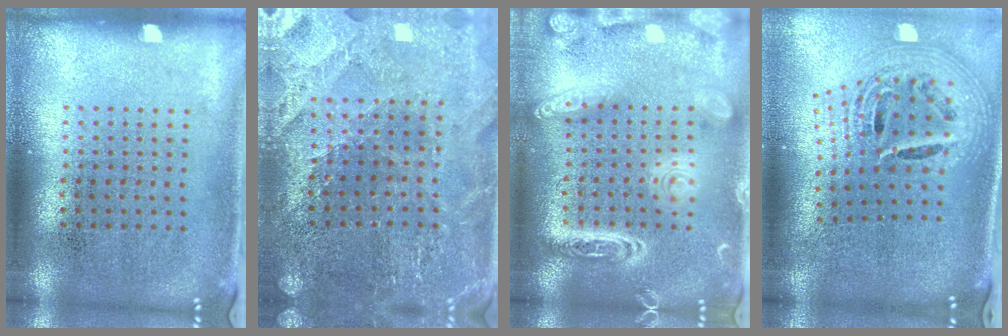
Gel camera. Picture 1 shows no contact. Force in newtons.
{"total": 2.6, "press": 2.6, "slide": 0.4}
{"total": 4.1, "press": 4.1, "slide": 0.4}
{"total": 2.7, "press": 1.9, "slide": 1.9}